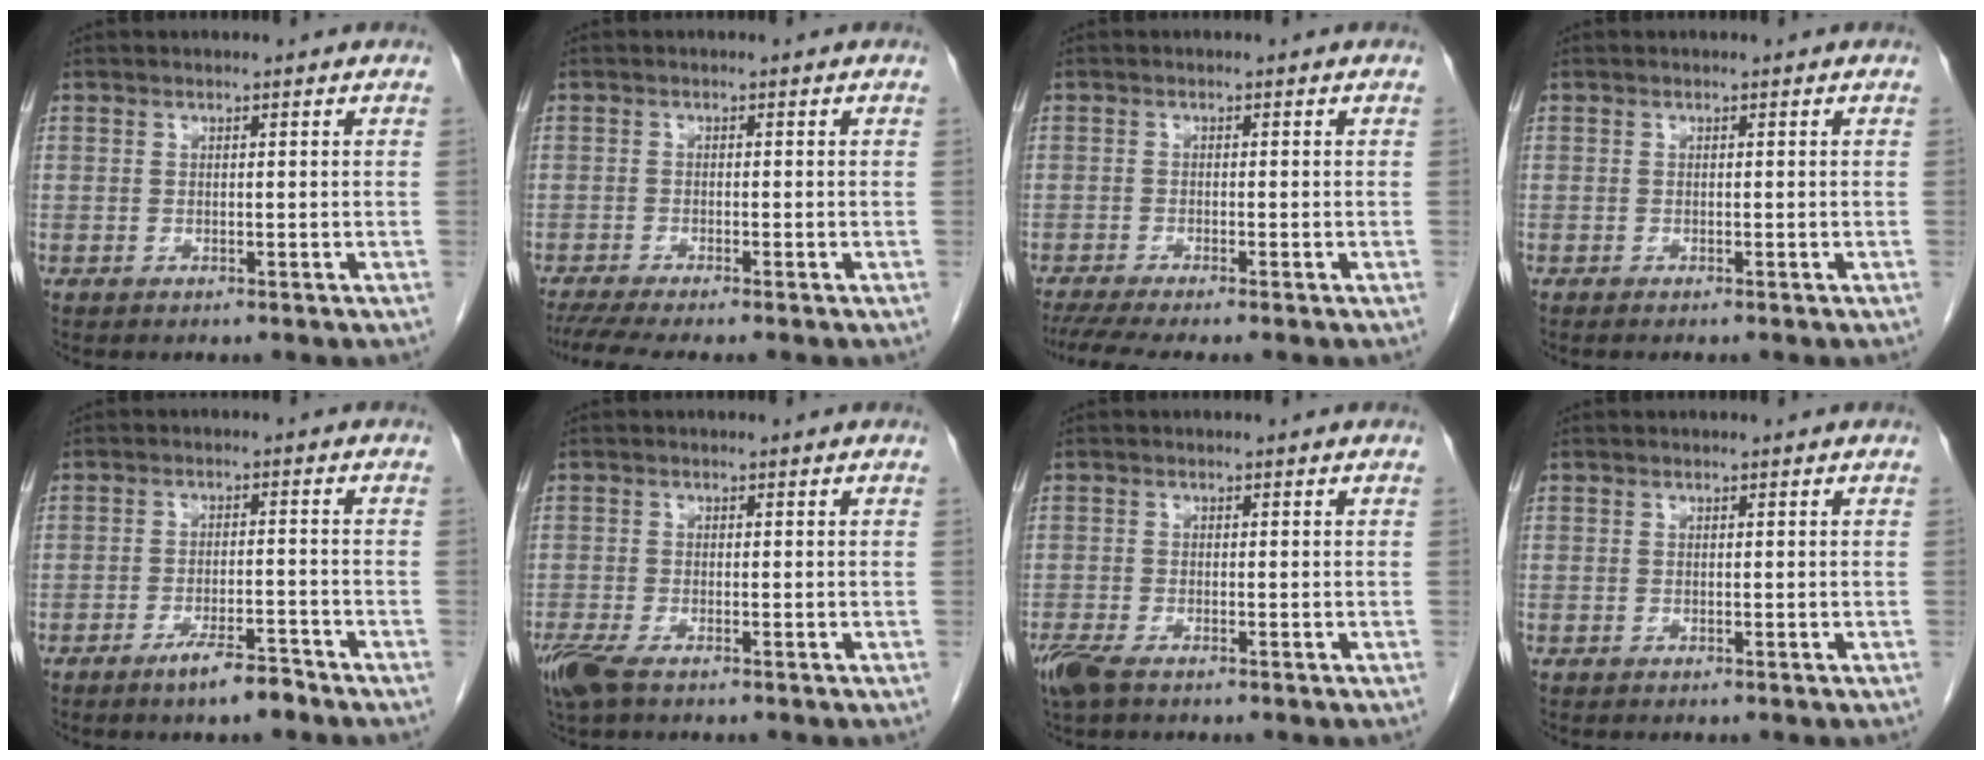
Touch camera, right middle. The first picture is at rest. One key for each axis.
{"total": 5.7, "fx": -4.7, "fy": -0.1, "fz": 3.2, "tx": -0.048, "ty": -0.013, "tz": -0.079}
{"total": 5.8, "fx": -4.8, "fy": -0.1, "fz": 3.3, "tx": -0.050, "ty": -0.014, "tz": -0.080}
{"total": 0.7, "fx": -0.6, "fy": 0.0, "fz": 0.4, "tx": -0.006, "ty": -0.002, "tz": -0.007}
{"total": 4.7, "fx": -3.6, "fy": 0.5, "fz": 3.0, "tx": -0.053, "ty": -0.004, "tz": -0.061}
{"total": 4.0, "fx": -2.6, "fy": 1.1, "fz": 2.8, "tx": -0.065, "ty": -0.012, "tz": -0.049}
{"total": 3.7, "fx": -2.6, "fy": 1.1, "fz": 2.4, "tx": -0.057, "ty": -0.011, "tz": -0.047}
{"total": 0.0}